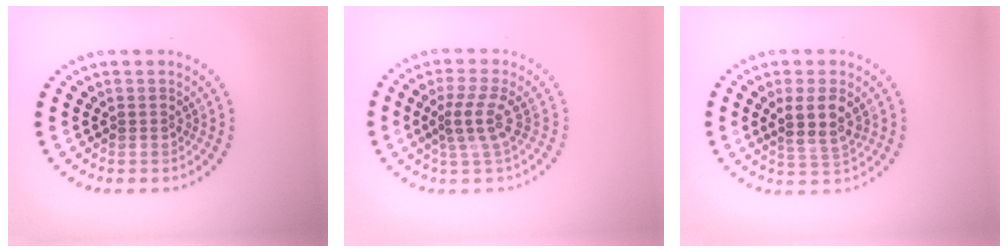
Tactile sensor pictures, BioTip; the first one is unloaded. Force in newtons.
{"total": 2.8, "press": 2.0, "slide": 2.0}
{"total": 3.1, "press": 2.7, "slide": 1.4}